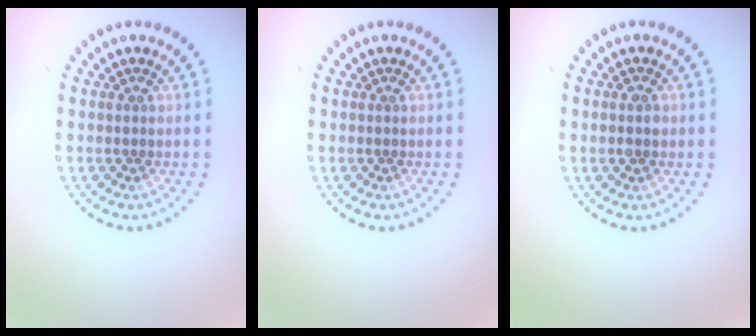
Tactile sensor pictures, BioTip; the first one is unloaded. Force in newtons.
{"total": 0.0}
{"total": 1.0, "press": 1.0, "slide": 0.1}